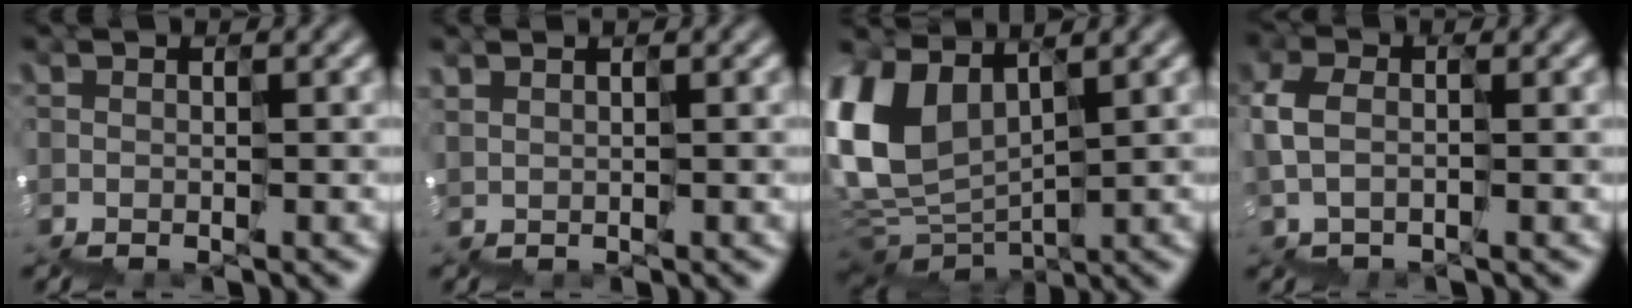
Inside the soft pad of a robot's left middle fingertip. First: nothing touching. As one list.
[{"total": 1.0, "force": [0.7, -0.2, -0.6], "torque": [0.010, 0.009, 0.019]}, {"total": 5.8, "force": [2.8, 4.0, 3.1], "torque": [-0.113, 0.010, 0.056]}, {"total": 0.6, "force": [0.3, 0.5, 0.2], "torque": [-0.024, 0.018, -0.003]}]